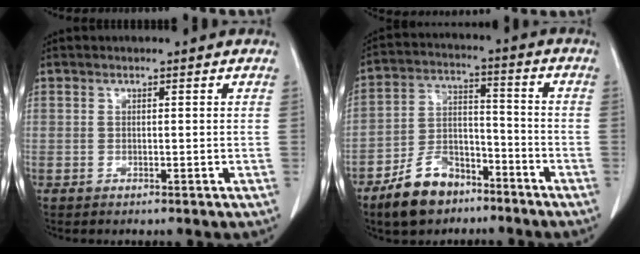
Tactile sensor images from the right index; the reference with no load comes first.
{"total": 10.3, "force": [-7.3, 5.4, 4.9], "torque": [-0.103, 0.006, -0.131]}